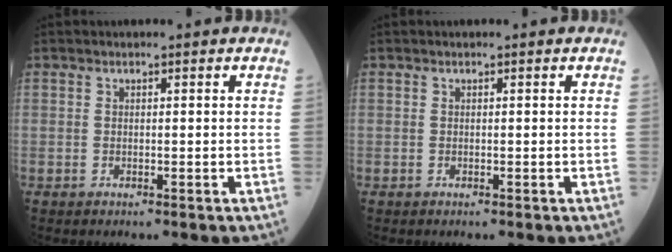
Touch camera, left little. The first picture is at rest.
{"total": 0.0}